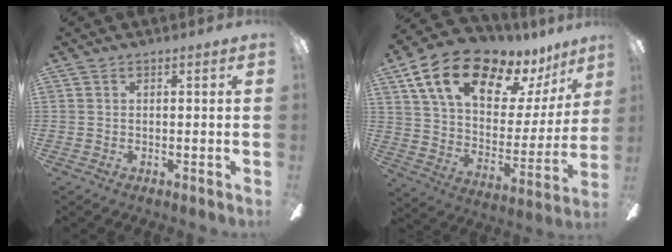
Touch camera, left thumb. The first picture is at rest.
{"total": 20.5, "force": [13.9, 9.5, 11.7], "torque": [-0.197, -0.085, 0.244]}